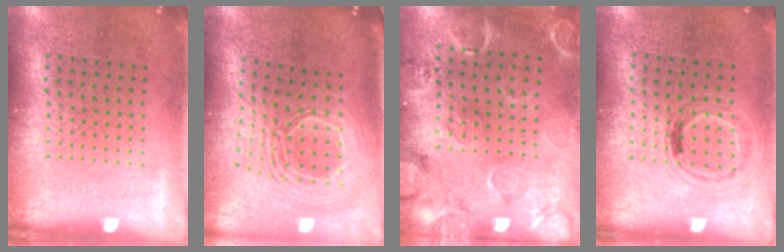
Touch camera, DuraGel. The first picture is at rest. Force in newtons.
{"total": 2.5, "press": 1.8, "slide": 1.6}
{"total": 2.8, "press": 1.9, "slide": 2.1}
{"total": 0.9, "press": 0.9, "slide": 0.3}